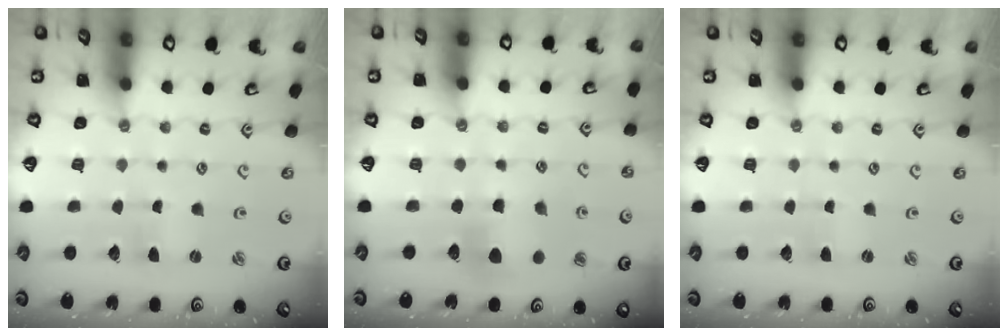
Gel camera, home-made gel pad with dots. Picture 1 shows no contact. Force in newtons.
{"total": 9.5, "press": 9.5, "slide": 0.7}
{"total": 0.7, "press": 0.7, "slide": 0.1}